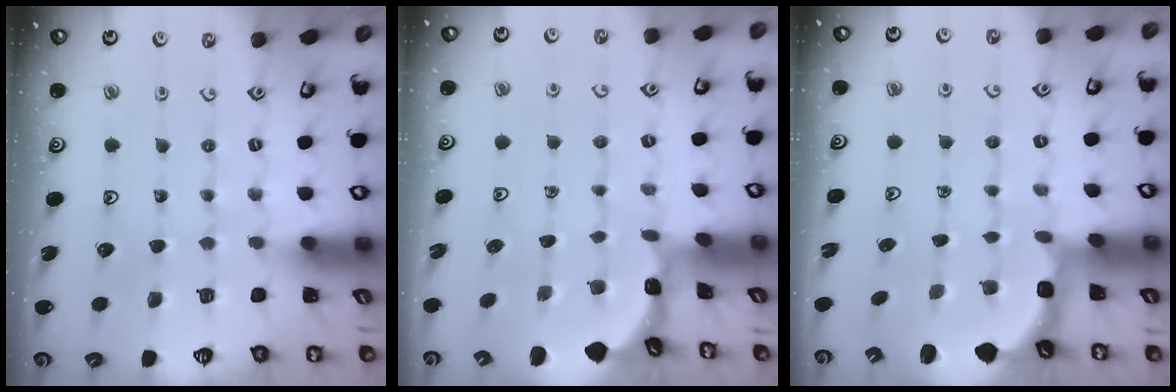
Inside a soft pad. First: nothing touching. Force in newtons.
{"total": 0.7, "press": 0.7, "slide": 0.3}
{"total": 2.6, "press": 1.8, "slide": 1.9}